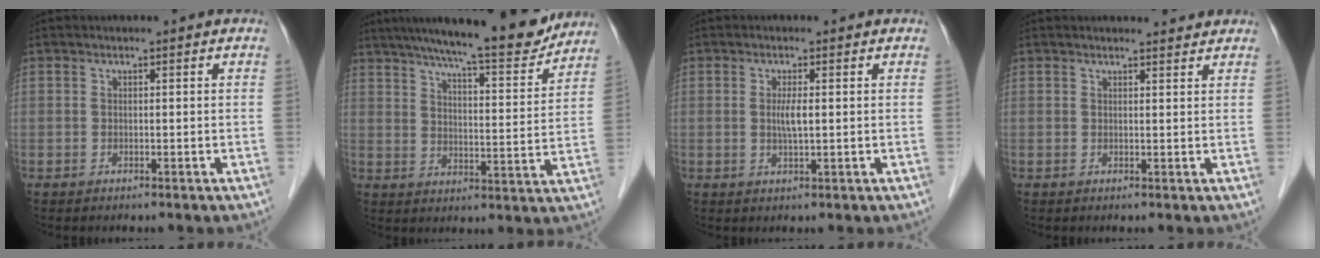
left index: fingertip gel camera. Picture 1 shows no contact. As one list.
[{"total": 17.2, "force": [15.2, 1.8, 7.9], "torque": [-0.121, -0.004, 0.212]}, {"total": 2.4, "force": [0.3, 0.2, 2.3], "torque": [-0.048, -0.001, 0.005]}, {"total": 3.1, "force": [3.1, 0.4, 0.4], "torque": [-0.010, 0.003, 0.033]}]